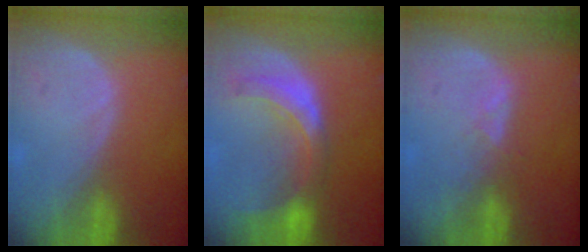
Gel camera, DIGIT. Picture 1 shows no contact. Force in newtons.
{"total": 8.0, "press": 7.0, "slide": 3.8}
{"total": 1.6, "press": 1.6, "slide": 0.3}